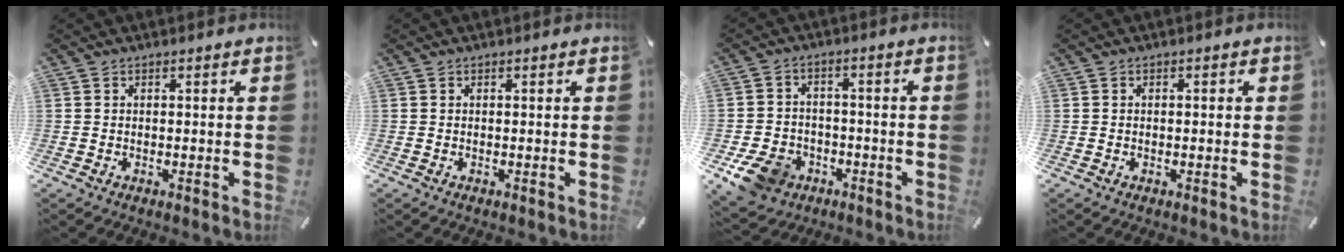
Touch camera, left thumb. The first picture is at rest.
{"total": 0.0}
{"total": 9.6, "force": [-5.0, 7.1, 4.1], "torque": [-0.087, 0.033, -0.090]}
{"total": 1.0, "force": [-0.2, 0.3, 0.9], "torque": [-0.016, 0.000, -0.004]}